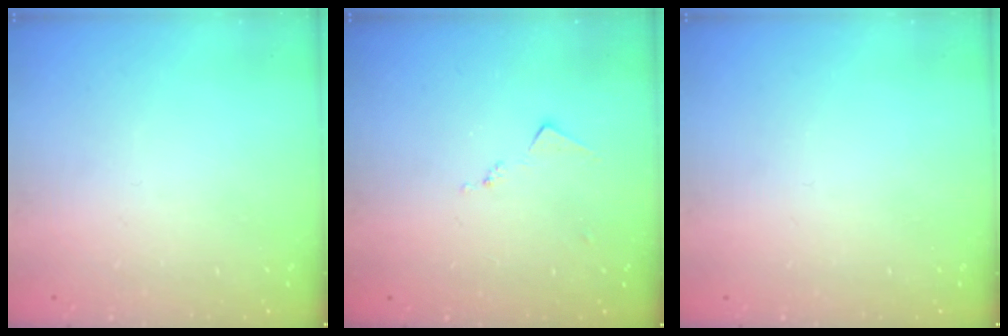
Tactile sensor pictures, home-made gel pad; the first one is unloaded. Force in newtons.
{"total": 7.4, "press": 7.3, "slide": 0.9}
{"total": 0.0}